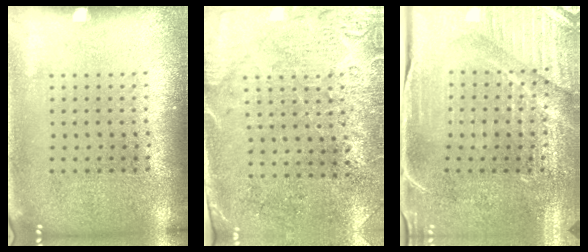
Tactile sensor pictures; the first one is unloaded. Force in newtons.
{"total": 2.7, "press": 2.4, "slide": 1.4}
{"total": 3.9, "press": 3.9, "slide": 0.4}